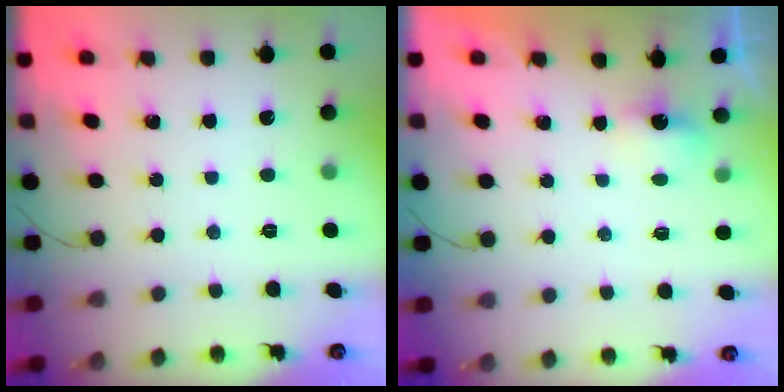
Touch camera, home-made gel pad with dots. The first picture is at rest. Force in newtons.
{"total": 2.7, "press": 2.7, "slide": 0.7}